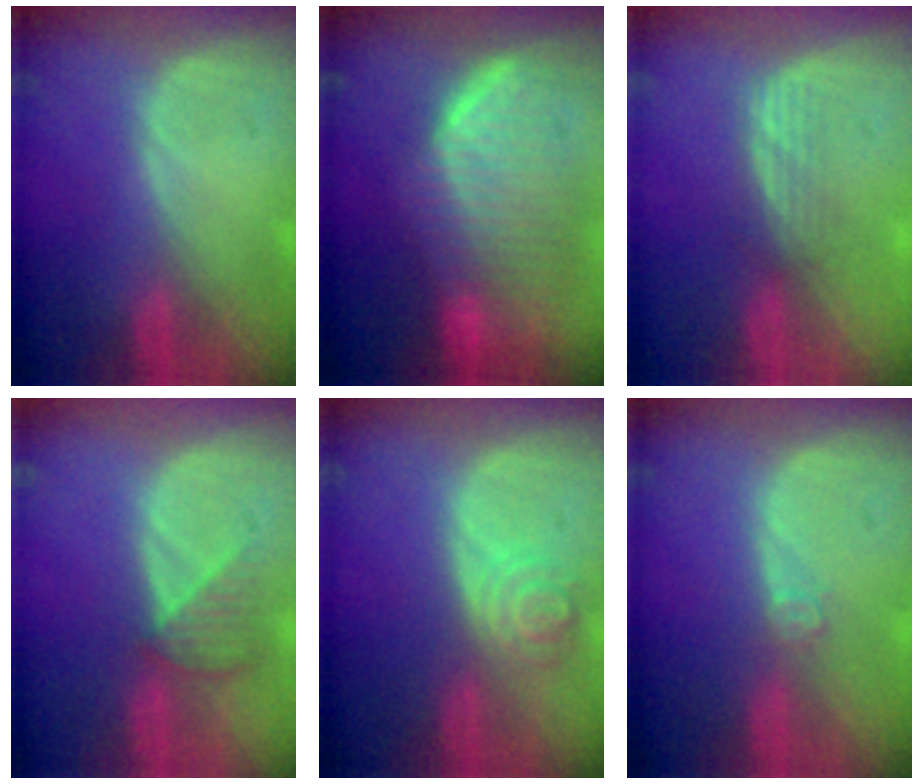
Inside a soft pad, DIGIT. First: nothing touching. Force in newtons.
{"total": 10.1, "press": 9.0, "slide": 4.5}
{"total": 2.8, "press": 2.6, "slide": 1.0}
{"total": 3.6, "press": 3.5, "slide": 1.0}
{"total": 4.2, "press": 4.2, "slide": 0.7}
{"total": 1.7, "press": 1.4, "slide": 1.0}